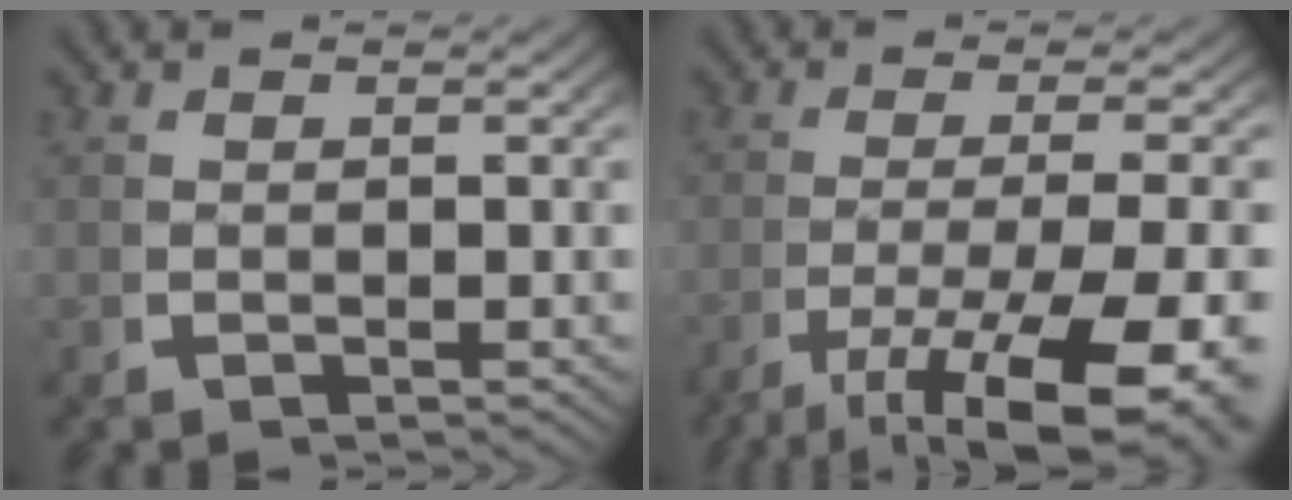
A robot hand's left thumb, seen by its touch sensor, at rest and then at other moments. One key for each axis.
{"total": 10.1, "fx": -4.2, "fy": 4.3, "fz": 8.1, "tx": -0.150, "ty": -0.036, "tz": -0.043}